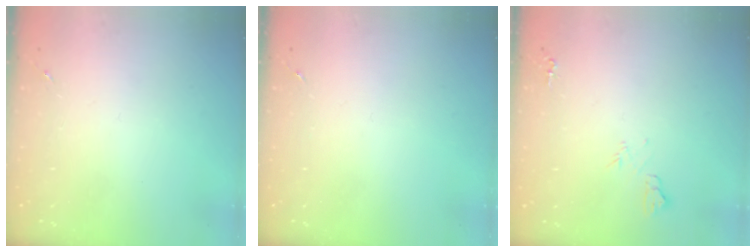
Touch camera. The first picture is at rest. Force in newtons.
{"total": 0.0}
{"total": 5.8, "press": 5.8, "slide": 0.7}